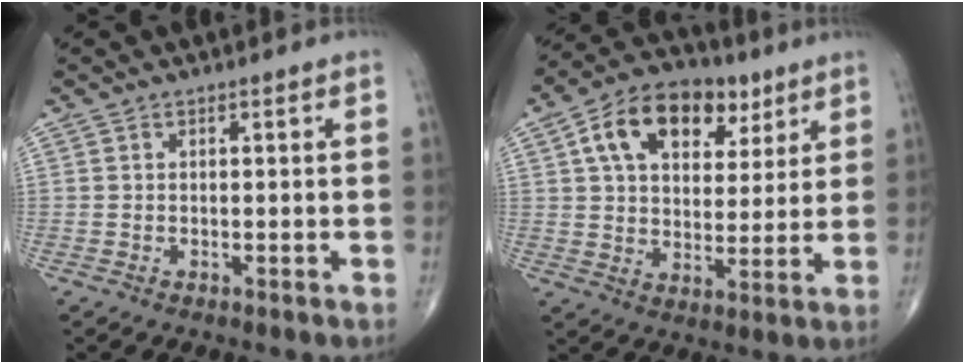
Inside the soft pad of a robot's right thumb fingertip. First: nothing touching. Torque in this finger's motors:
{"motor_torque": [0.53, 1.47, 0.30, -0.02, 0.13]}